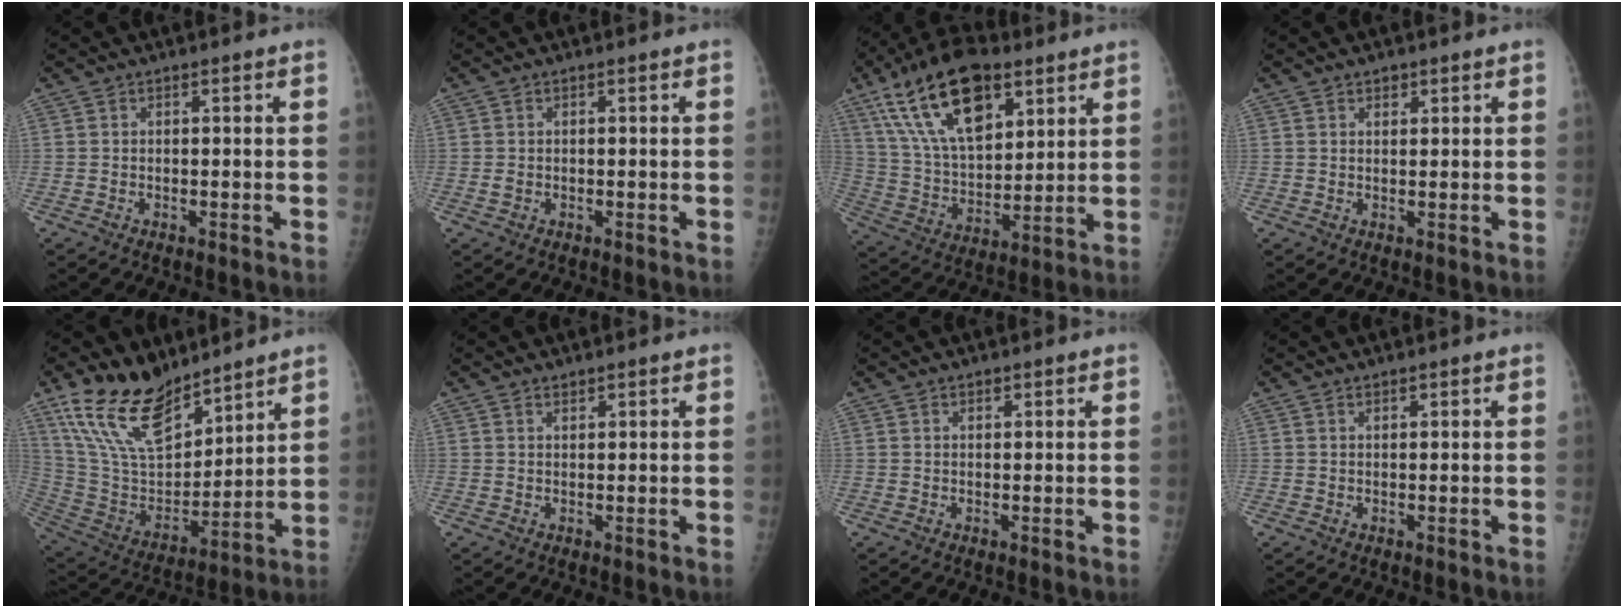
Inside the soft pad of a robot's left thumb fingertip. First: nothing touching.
{"total": 0.9, "force": [0.0, 0.8, 0.5], "torque": [-0.009, -0.001, 0.002]}
{"total": 21.7, "force": [11.4, 10.7, 15.1], "torque": [-0.249, -0.032, 0.209]}
{"total": 1.7, "force": [1.1, 1.1, 0.6], "torque": [0.002, -0.006, 0.014]}
{"total": 18.9, "force": [14.2, 8.1, 9.5], "torque": [-0.140, -0.068, 0.278]}
{"total": 1.2, "force": [1.0, 0.6, 0.4], "torque": [0.000, -0.007, 0.015]}
{"total": 1.0, "force": [0.7, 0.6, 0.4], "torque": [0.000, -0.004, 0.009]}
{"total": 0.8, "force": [0.7, 0.4, 0.3], "torque": [0.000, -0.004, 0.009]}